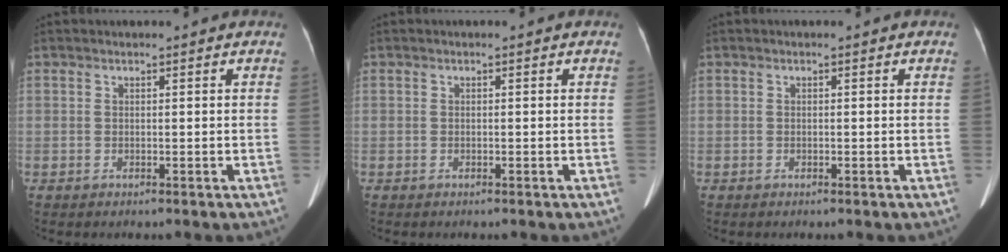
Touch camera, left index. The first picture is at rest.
{"total": 0.0}
{"total": 0.0}